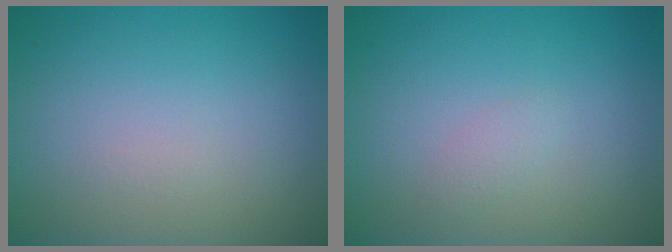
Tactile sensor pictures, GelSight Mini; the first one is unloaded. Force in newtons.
{"total": 0.8, "press": 0.8, "slide": 0.0}